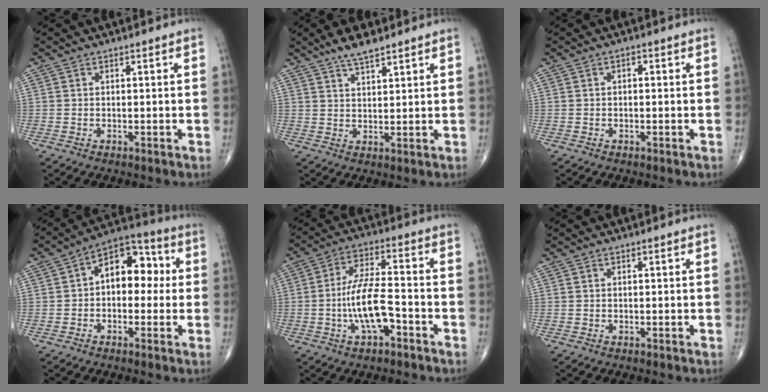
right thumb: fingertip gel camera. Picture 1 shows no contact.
{"total": 5.7, "force": [4.3, 1.5, 3.4], "torque": [-0.056, -0.017, 0.078]}
{"total": 0.9, "force": [0.0, 0.5, 0.7], "torque": [-0.008, 0.003, -0.003]}
{"total": 11.3, "force": [0.9, 7.2, 8.7], "torque": [-0.089, 0.035, -0.003]}
{"total": 10.5, "force": [-3.3, 3.9, 9.2], "torque": [-0.180, 0.034, -0.061]}
{"total": 0.0}